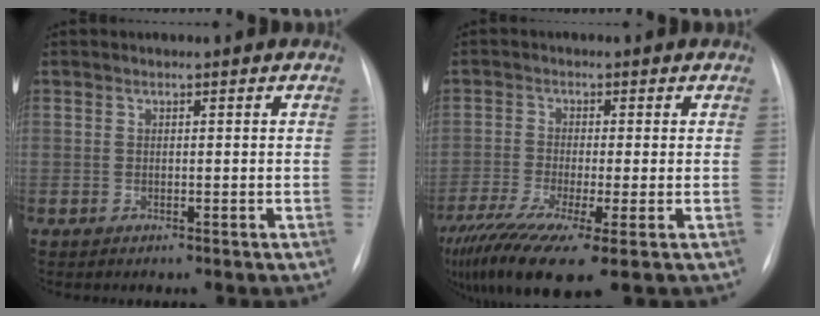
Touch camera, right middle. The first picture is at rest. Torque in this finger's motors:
{"motor_torque": [1.25, -0.88, 0.25, 0.18]}